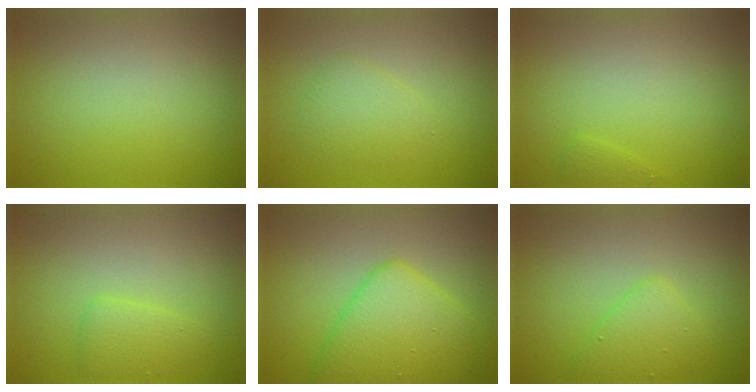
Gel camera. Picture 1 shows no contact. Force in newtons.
{"total": 2.2, "press": 2.2, "slide": 0.0}
{"total": 0.8, "press": 0.8, "slide": 0.1}
{"total": 2.1, "press": 2.1, "slide": 0.1}
{"total": 6.9, "press": 6.9, "slide": 0.3}
{"total": 2.9, "press": 2.9, "slide": 0.1}